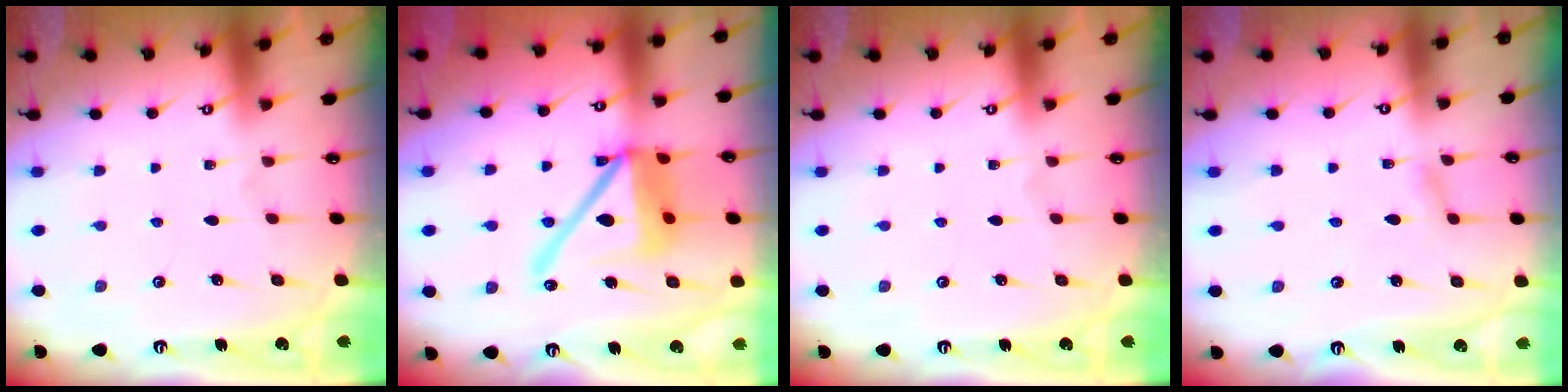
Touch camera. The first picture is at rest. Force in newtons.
{"total": 16.6, "press": 16.5, "slide": 1.8}
{"total": 0.0}
{"total": 2.6, "press": 2.6, "slide": 0.2}